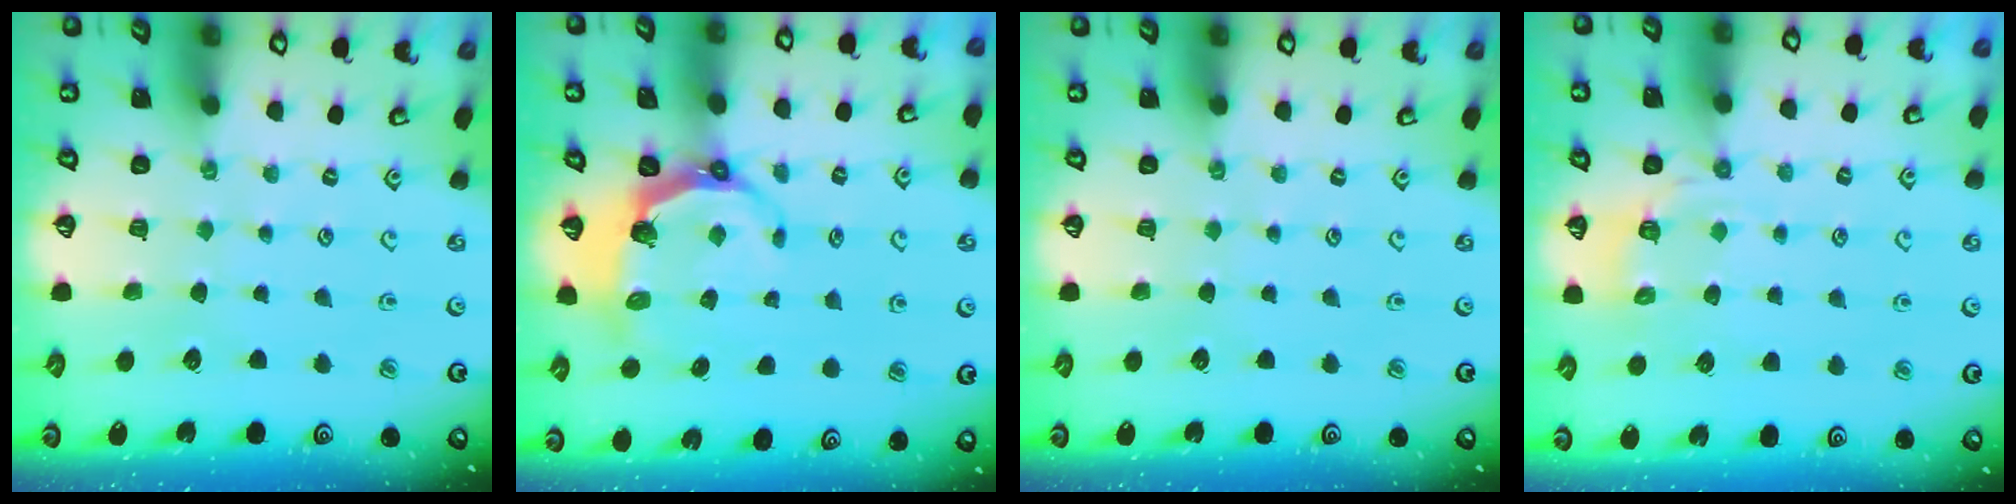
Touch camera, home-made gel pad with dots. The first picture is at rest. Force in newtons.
{"total": 6.3, "press": 4.8, "slide": 4.1}
{"total": 0.0}
{"total": 5.6, "press": 5.3, "slide": 2.0}